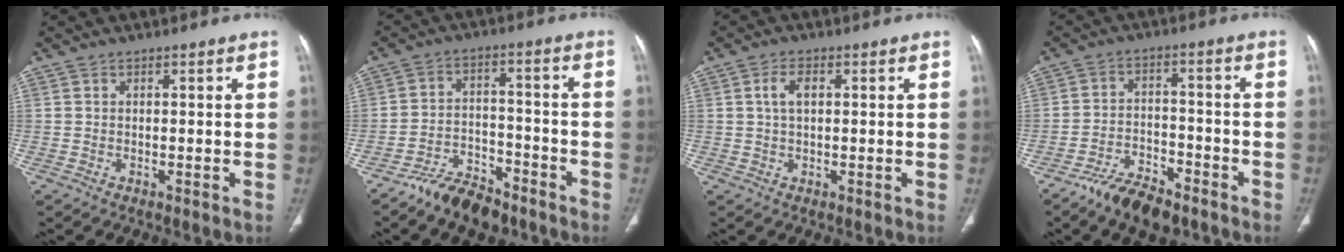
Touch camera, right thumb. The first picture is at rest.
{"total": 9.0, "force": [-7.1, 4.0, 3.7], "torque": [-0.052, 0.050, -0.127]}
{"total": 3.3, "force": [0.8, 1.8, 2.7], "torque": [-0.057, 0.009, 0.016]}
{"total": 8.8, "force": [-6.6, 3.7, 4.5], "torque": [-0.074, 0.036, -0.117]}